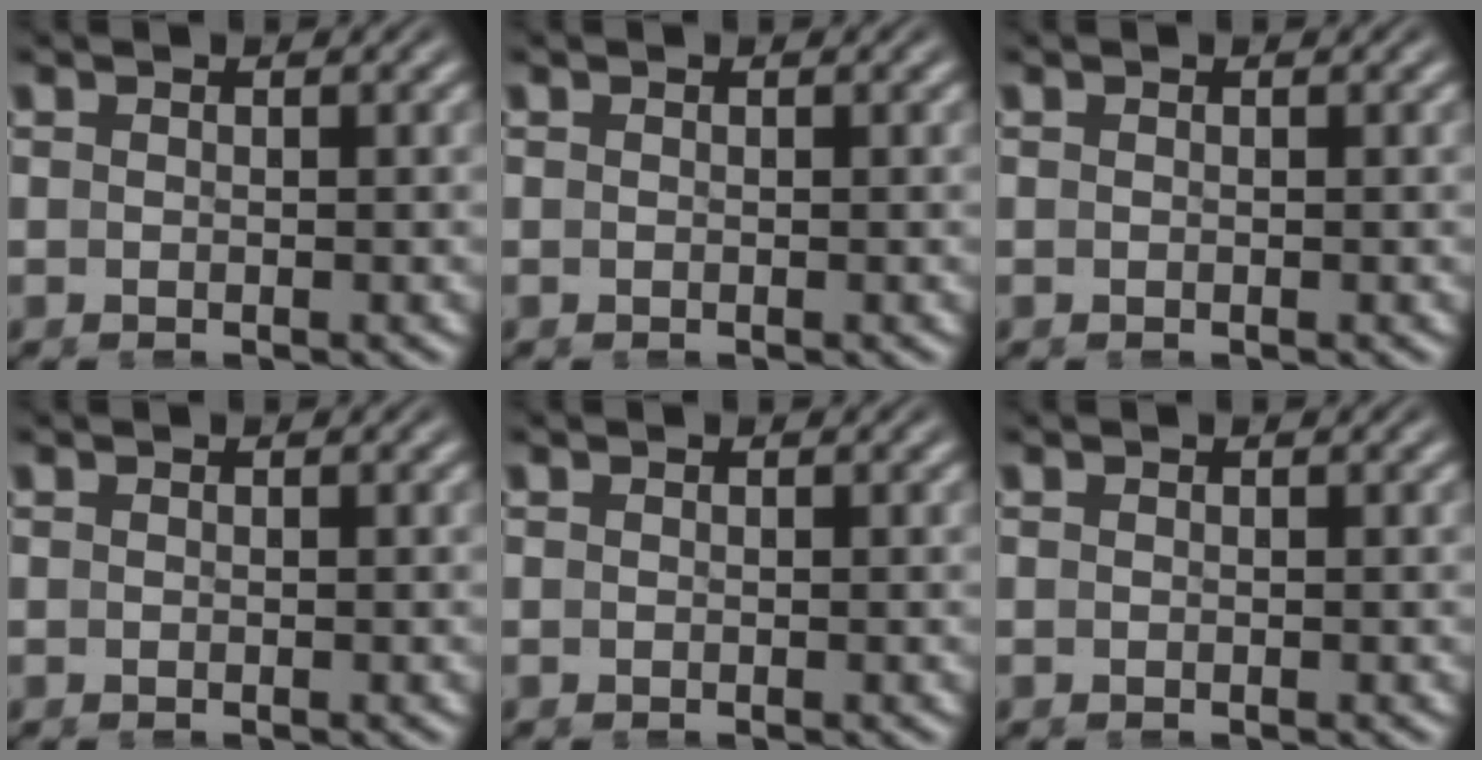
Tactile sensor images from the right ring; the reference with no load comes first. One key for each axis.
{"total": 0.0}
{"total": 0.0}
{"total": 0.0}
{"total": 0.0}
{"total": 0.0}